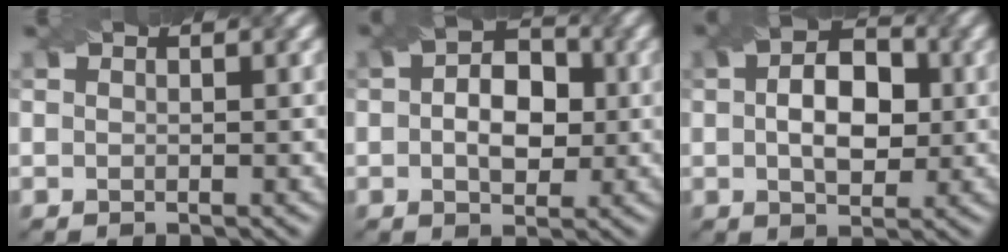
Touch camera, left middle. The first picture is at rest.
{"total": 4.4, "force": [-0.5, 3.1, 3.0], "torque": [-0.039, 0.007, 0.001]}
{"total": 5.2, "force": [-0.2, 3.5, 3.8], "torque": [-0.048, 0.011, 0.007]}